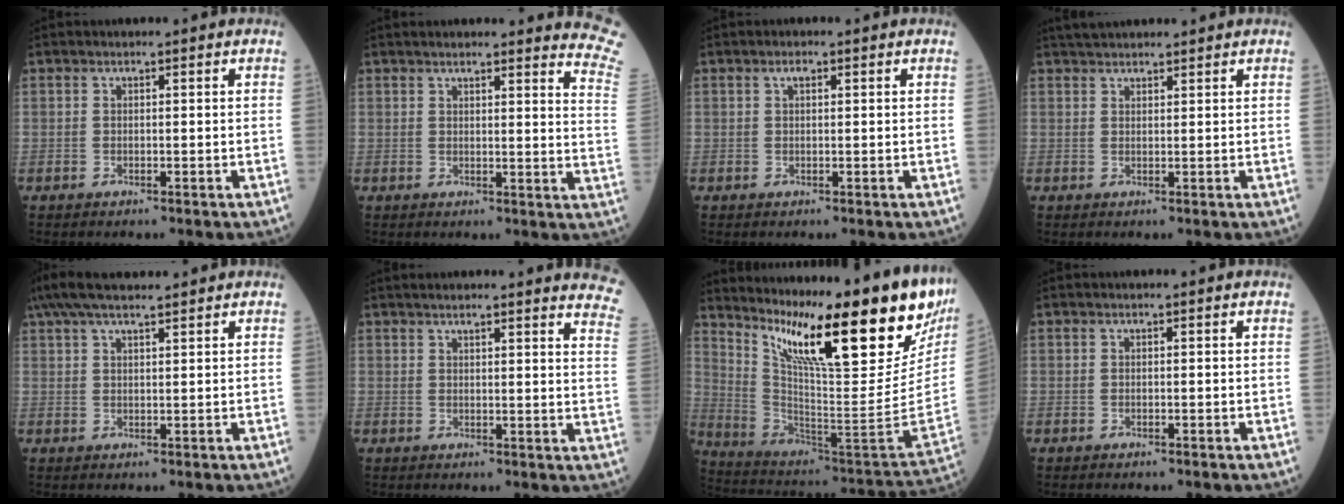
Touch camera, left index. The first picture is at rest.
{"total": 12.9, "force": [12.3, 0.0, 3.9], "torque": [-0.018, -0.085, 0.105]}
{"total": 1.0, "force": [0.4, 0.4, 0.8], "torque": [-0.017, 0.004, 0.007]}
{"total": 4.9, "force": [4.5, 0.8, 1.8], "torque": [-0.026, 0.038, 0.078]}
{"total": 8.1, "force": [6.6, 1.4, 4.6], "torque": [-0.085, 0.044, 0.116]}
{"total": 13.1, "force": [12.1, 0.5, 5.0], "torque": [-0.038, -0.057, 0.113]}
{"total": 29.2, "force": [19.7, 4.1, 21.1], "torque": [-0.353, -0.043, 0.296]}
{"total": 0.0}